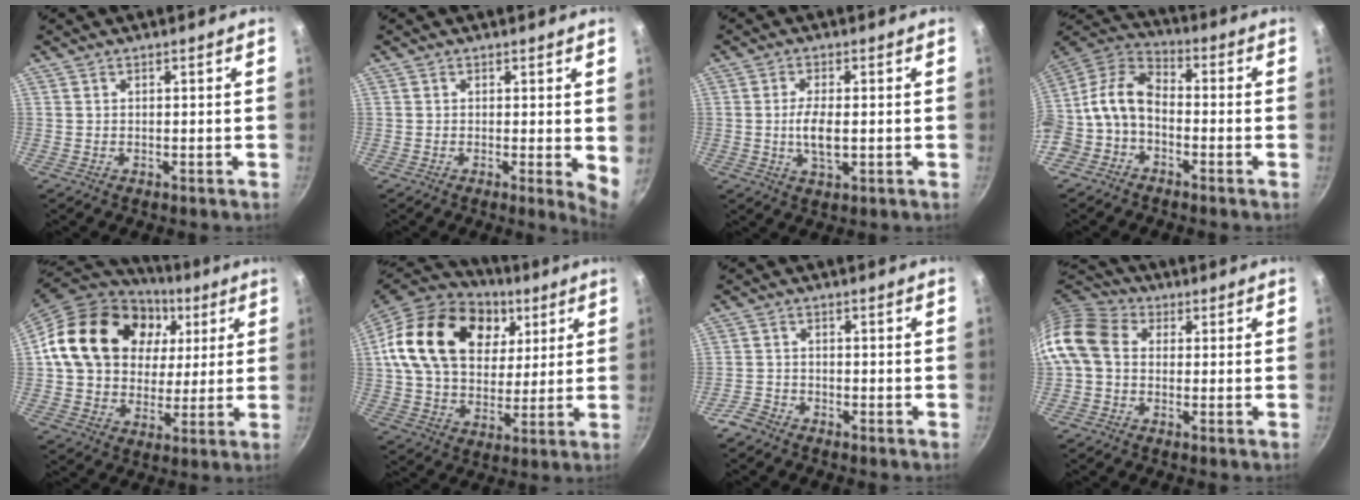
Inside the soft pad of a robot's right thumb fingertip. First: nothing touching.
{"total": 4.1, "force": [0.4, 1.2, 3.9], "torque": [-0.047, -0.012, 0.002]}
{"total": 5.4, "force": [-0.4, 2.1, 4.9], "torque": [-0.101, -0.001, -0.008]}
{"total": 10.8, "force": [-2.3, 7.2, 7.8], "torque": [-0.150, 0.055, -0.061]}
{"total": 24.0, "force": [6.2, 18.5, 13.9], "torque": [-0.226, 0.018, 0.106]}
{"total": 26.2, "force": [8.8, 18.4, 16.5], "torque": [-0.273, 0.000, 0.147]}
{"total": 3.0, "force": [-2.6, 1.4, 0.7], "torque": [-0.018, 0.024, -0.054]}
{"total": 11.4, "force": [0.2, 8.8, 7.2], "torque": [-0.125, 0.024, -0.019]}